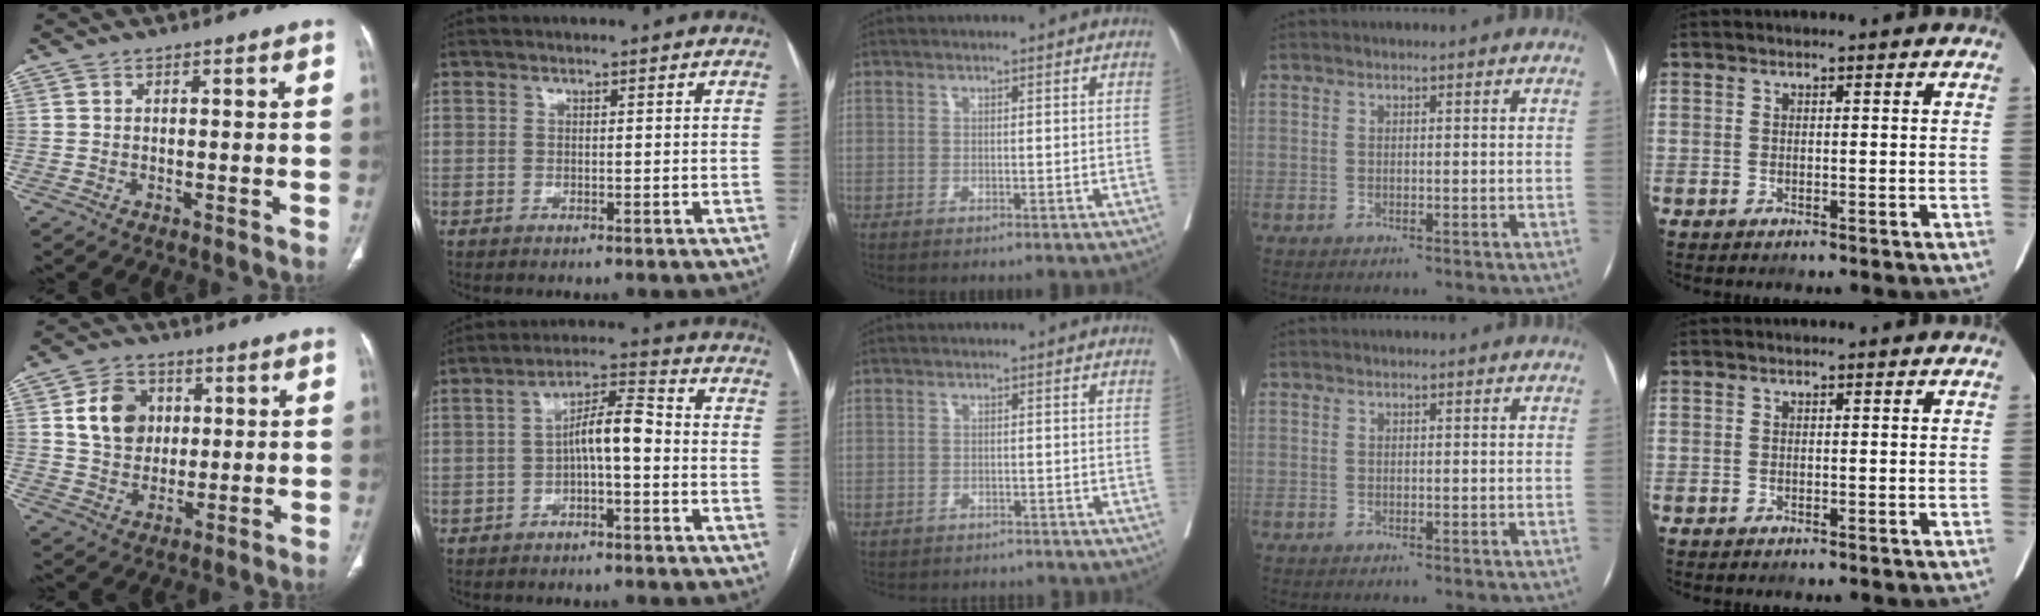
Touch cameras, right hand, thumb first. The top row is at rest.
{"thumb": {"total": 10.5, "force": [2.5, 8.5, 5.6], "torque": [-0.062, -0.004, 0.045]}, "index": {"total": 6.8, "force": [-1.0, 1.5, 6.5], "torque": [-0.113, 0.028, -0.019]}, "middle": {"total": 6.4, "force": [-5.8, 2.4, 0.9], "torque": [-0.012, 0.001, -0.070]}}